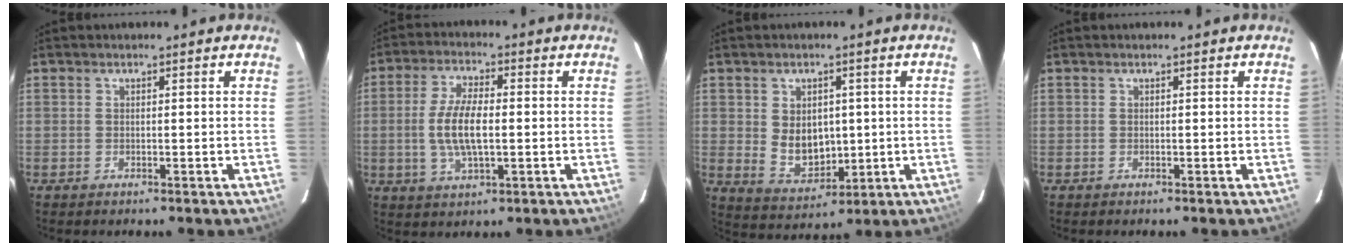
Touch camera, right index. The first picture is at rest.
{"total": 9.5, "force": [-0.7, 3.6, 8.8], "torque": [-0.177, 0.002, -0.013]}
{"total": 7.7, "force": [0.6, 5.9, 4.9], "torque": [-0.091, -0.004, 0.032]}
{"total": 0.0}